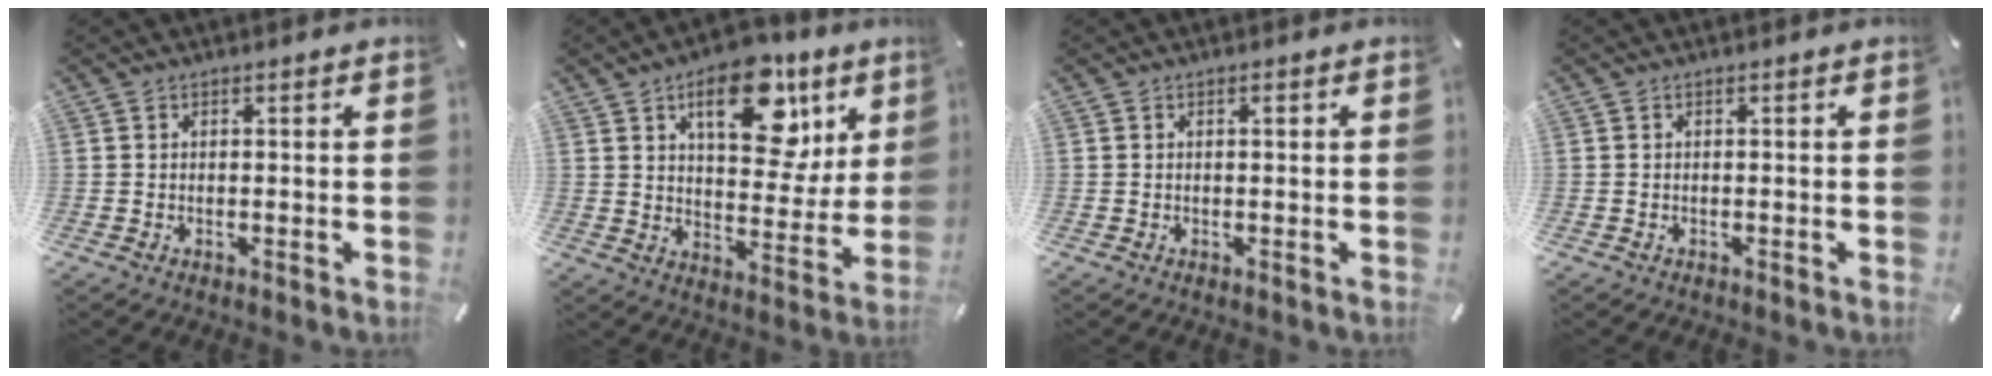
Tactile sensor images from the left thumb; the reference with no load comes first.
{"total": 18.8, "force": [9.7, 10.1, 12.5], "torque": [-0.156, -0.050, 0.158]}
{"total": 0.6, "force": [0.2, 0.1, 0.6], "torque": [-0.013, 0.000, 0.003]}
{"total": 0.0}